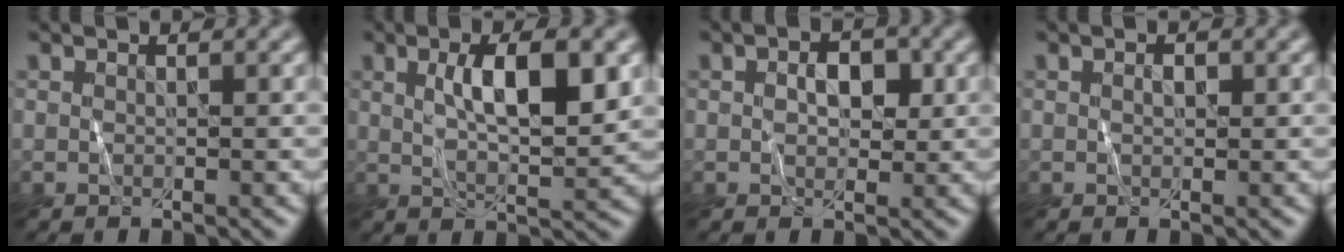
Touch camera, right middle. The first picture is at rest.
{"total": 6.2, "force": [1.8, 1.8, 5.7], "torque": [-0.093, 0.004, 0.031]}
{"total": 2.5, "force": [0.5, 1.5, 2.0], "torque": [-0.028, 0.004, 0.006]}
{"total": 0.6, "force": [0.2, 0.4, 0.4], "torque": [-0.008, 0.000, 0.002]}